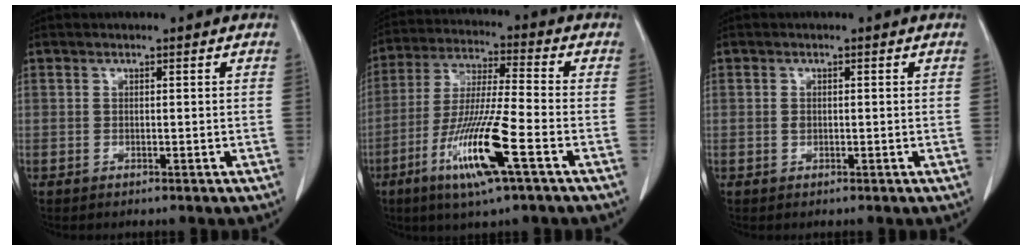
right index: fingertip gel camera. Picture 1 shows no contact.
{"total": 13.9, "force": [-5.9, 0.3, 12.6], "torque": [-0.252, -0.023, -0.110]}
{"total": 0.8, "force": [0.0, 0.6, 0.6], "torque": [-0.013, 0.001, 0.001]}